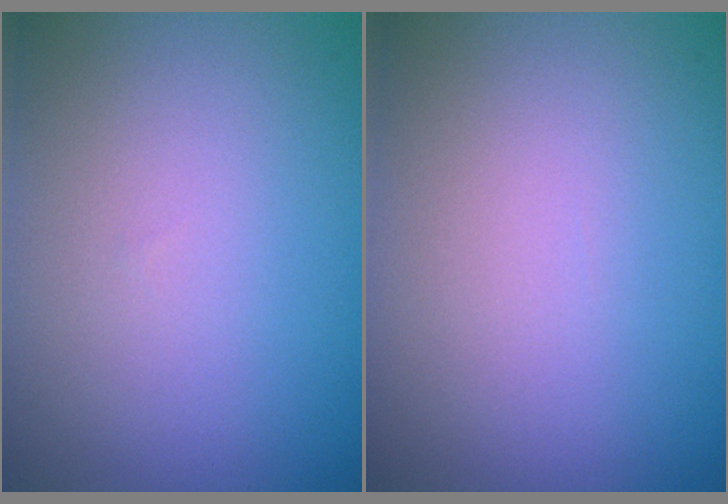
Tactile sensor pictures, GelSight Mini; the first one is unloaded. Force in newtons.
{"total": 0.0}